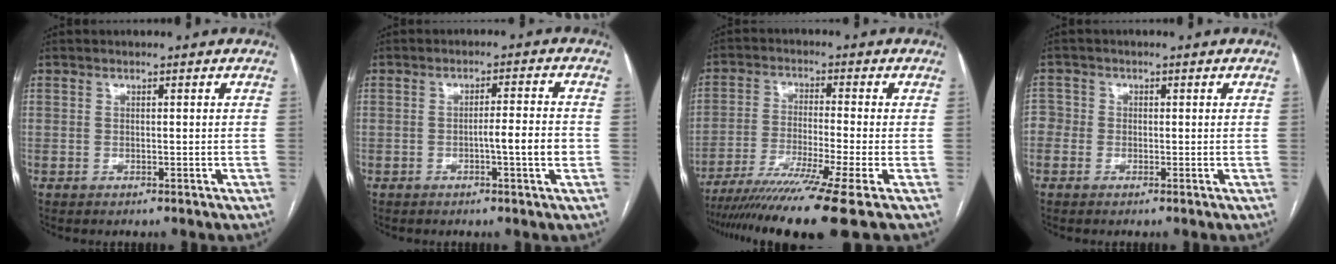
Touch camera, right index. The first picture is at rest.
{"total": 4.9, "force": [-1.3, 0.0, 4.7], "torque": [-0.069, 0.004, -0.019]}
{"total": 13.7, "force": [-10.1, -2.4, 8.9], "torque": [-0.154, -0.041, -0.166]}
{"total": 2.3, "force": [-0.6, 2.1, 0.5], "torque": [0.001, 0.009, -0.019]}